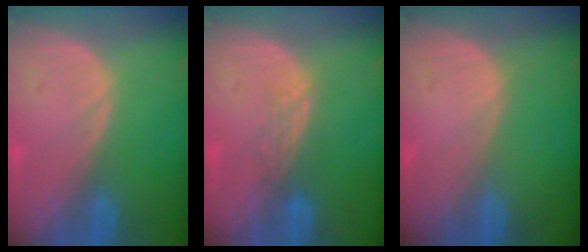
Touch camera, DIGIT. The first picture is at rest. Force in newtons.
{"total": 2.9, "press": 2.4, "slide": 1.6}
{"total": 0.0}